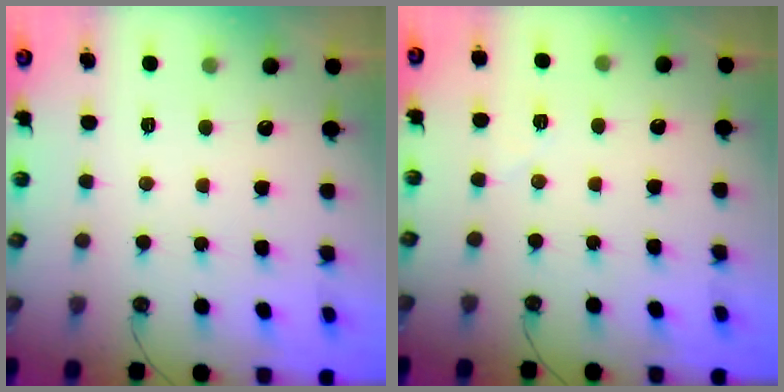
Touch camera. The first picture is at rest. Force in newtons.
{"total": 3.4, "press": 2.9, "slide": 1.8}